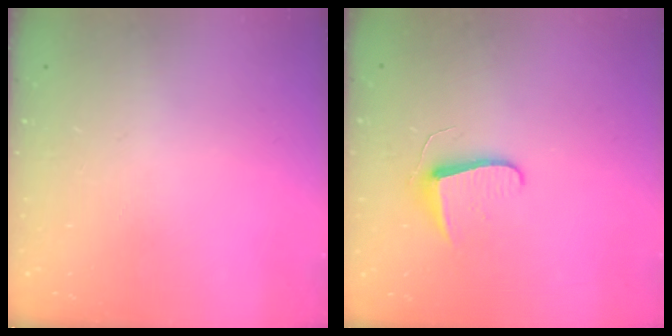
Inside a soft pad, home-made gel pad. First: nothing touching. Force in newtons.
{"total": 7.1, "press": 7.1, "slide": 0.7}